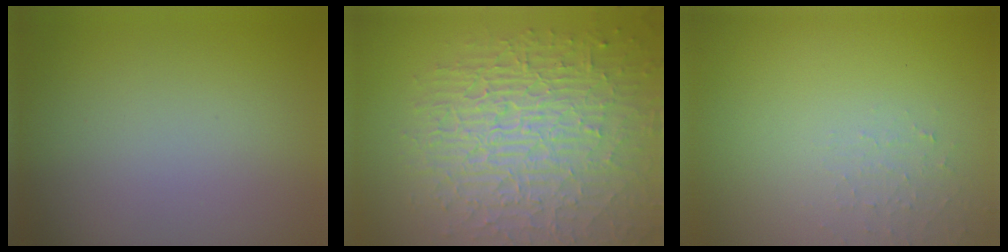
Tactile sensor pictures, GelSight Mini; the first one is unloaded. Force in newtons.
{"total": 10.1, "press": 6.6, "slide": 7.7}
{"total": 1.3, "press": 1.3, "slide": 0.2}